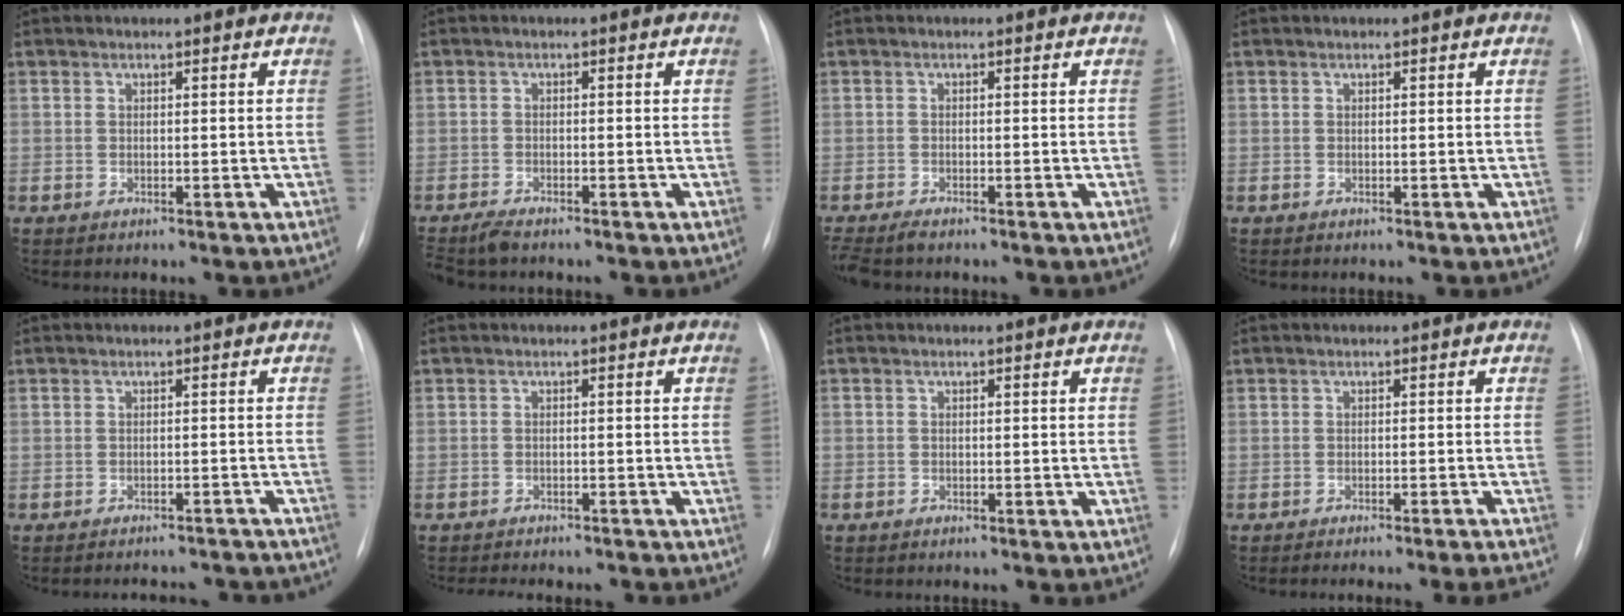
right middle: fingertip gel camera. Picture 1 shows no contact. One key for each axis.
{"total": 3.6, "fx": -3.1, "fy": 0.8, "fz": 1.6, "tx": -0.030, "ty": -0.010, "tz": -0.052}
{"total": 3.8, "fx": -3.1, "fy": 0.9, "fz": 1.9, "tx": -0.035, "ty": -0.010, "tz": -0.050}
{"total": 0.0}
{"total": 10.7, "fx": -10.2, "fy": 2.4, "fz": 2.3, "tx": -0.025, "ty": 0.017, "tz": -0.102}
{"total": 9.2, "fx": -8.3, "fy": 2.7, "fz": 2.8, "tx": -0.044, "ty": -0.001, "tz": -0.100}
{"total": 1.2, "fx": -0.9, "fy": 0.7, "fz": 0.2, "tx": -0.008, "ty": 0.003, "tz": -0.013}
{"total": 9.7, "fx": -9.0, "fy": -1.6, "fz": 3.3, "tx": -0.011, "ty": -0.018, "tz": -0.112}